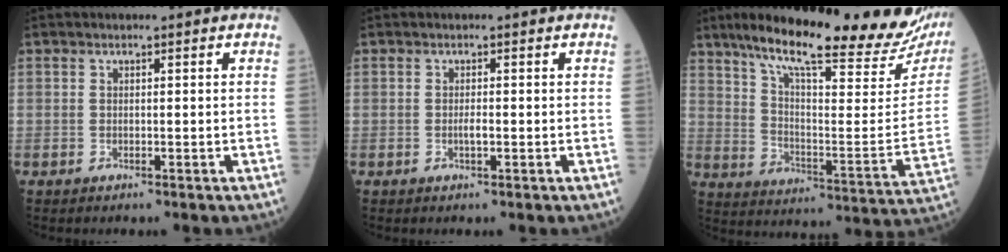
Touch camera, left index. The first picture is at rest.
{"total": 1.1, "force": [-0.8, 0.1, 0.8], "torque": [-0.016, -0.007, -0.015]}
{"total": 28.3, "force": [22.6, 3.8, 16.6], "torque": [-0.259, -0.051, 0.302]}